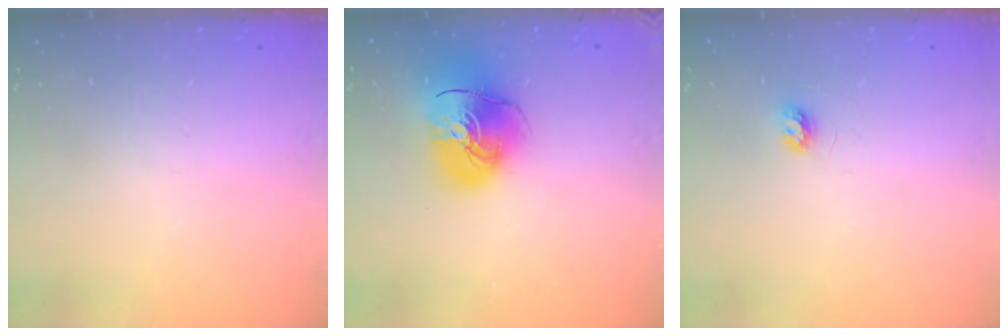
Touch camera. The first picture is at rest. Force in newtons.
{"total": 14.7, "press": 14.5, "slide": 2.2}
{"total": 3.5, "press": 3.4, "slide": 0.3}